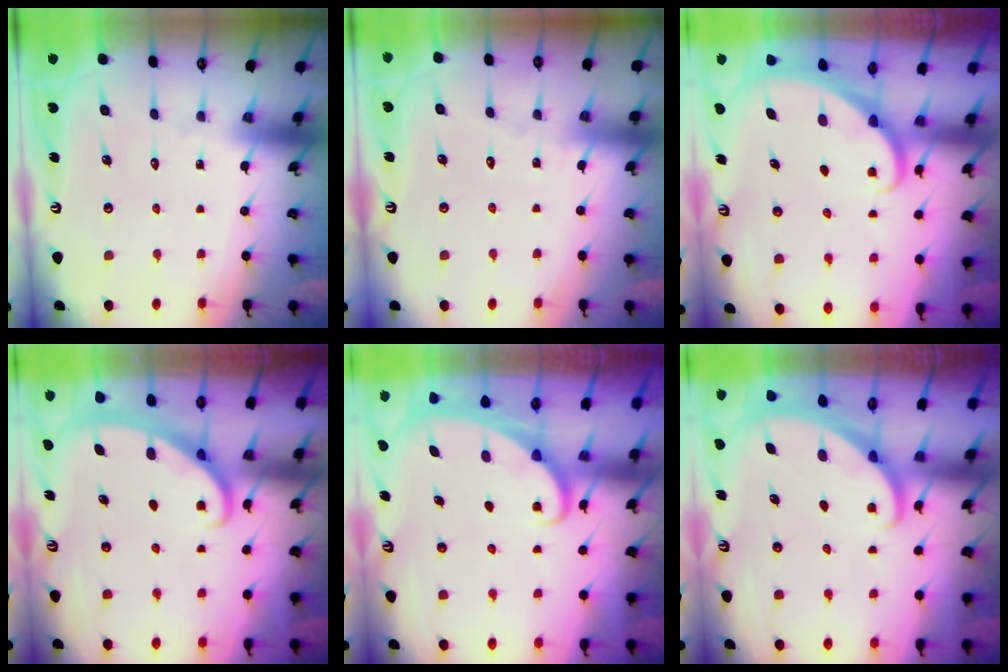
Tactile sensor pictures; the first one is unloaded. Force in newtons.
{"total": 3.3, "press": 3.3, "slide": 0.3}
{"total": 1.9, "press": 1.9, "slide": 0.1}
{"total": 2.6, "press": 2.6, "slide": 0.4}
{"total": 2.4, "press": 2.4, "slide": 0.3}
{"total": 1.2, "press": 1.2, "slide": 0.1}